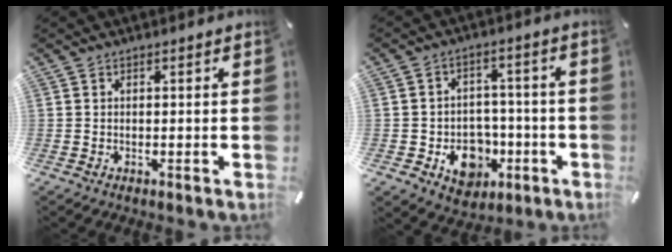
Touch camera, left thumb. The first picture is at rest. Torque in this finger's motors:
{"motor_torque": [0.94, 1.48, 0.13, 0.10, 0.16]}